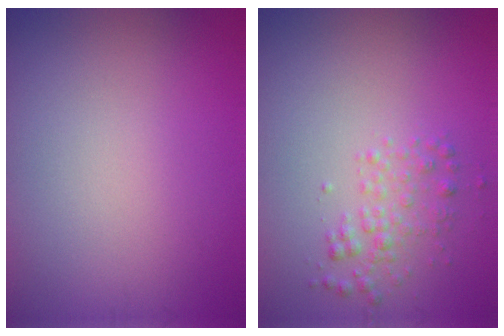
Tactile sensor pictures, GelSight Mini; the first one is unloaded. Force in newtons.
{"total": 1.9, "press": 1.9, "slide": 0.1}